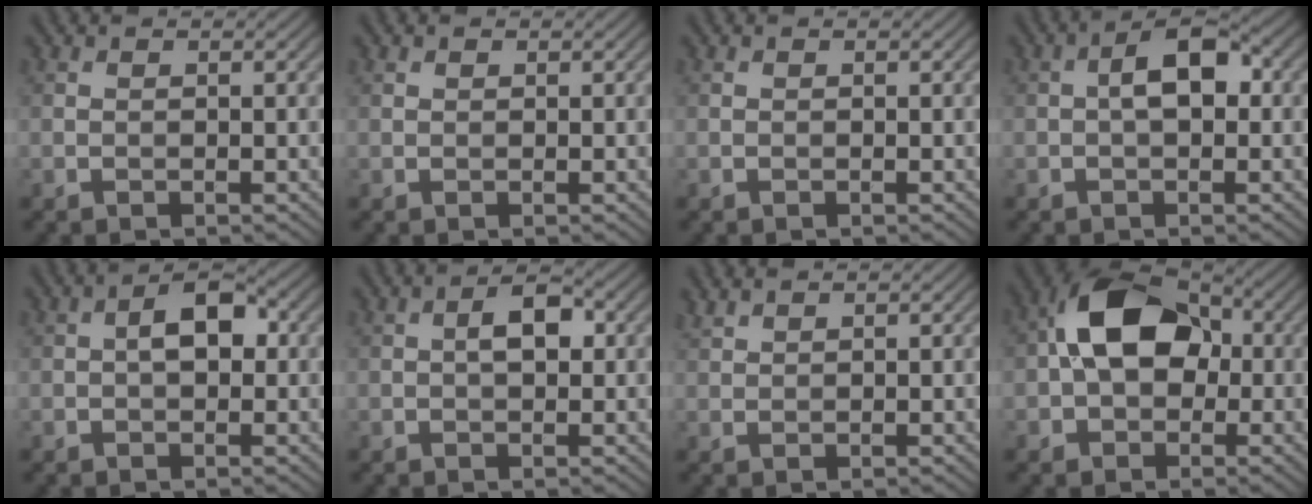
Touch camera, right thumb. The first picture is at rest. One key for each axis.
{"total": 0.6, "fx": 0.4, "fy": 0.4, "fz": 0.2, "tx": -0.002, "ty": -0.001, "tz": 0.009}
{"total": 0.0}
{"total": 4.8, "fx": 0.1, "fy": 2.5, "fz": 4.1, "tx": -0.065, "ty": 0.008, "tz": -0.005}
{"total": 4.3, "fx": 0.2, "fy": 2.4, "fz": 3.5, "tx": -0.055, "ty": 0.006, "tz": -0.004}
{"total": 3.4, "fx": 0.3, "fy": 1.7, "fz": 2.9, "tx": -0.046, "ty": 0.006, "tz": 0.000}
{"total": 1.3, "fx": 1.2, "fy": 0.3, "fz": 0.4, "tx": -0.015, "ty": 0.005, "tz": 0.032}
{"total": 11.6, "fx": 0.5, "fy": 8.0, "fz": 8.4, "tx": -0.146, "ty": 0.026, "tz": -0.009}